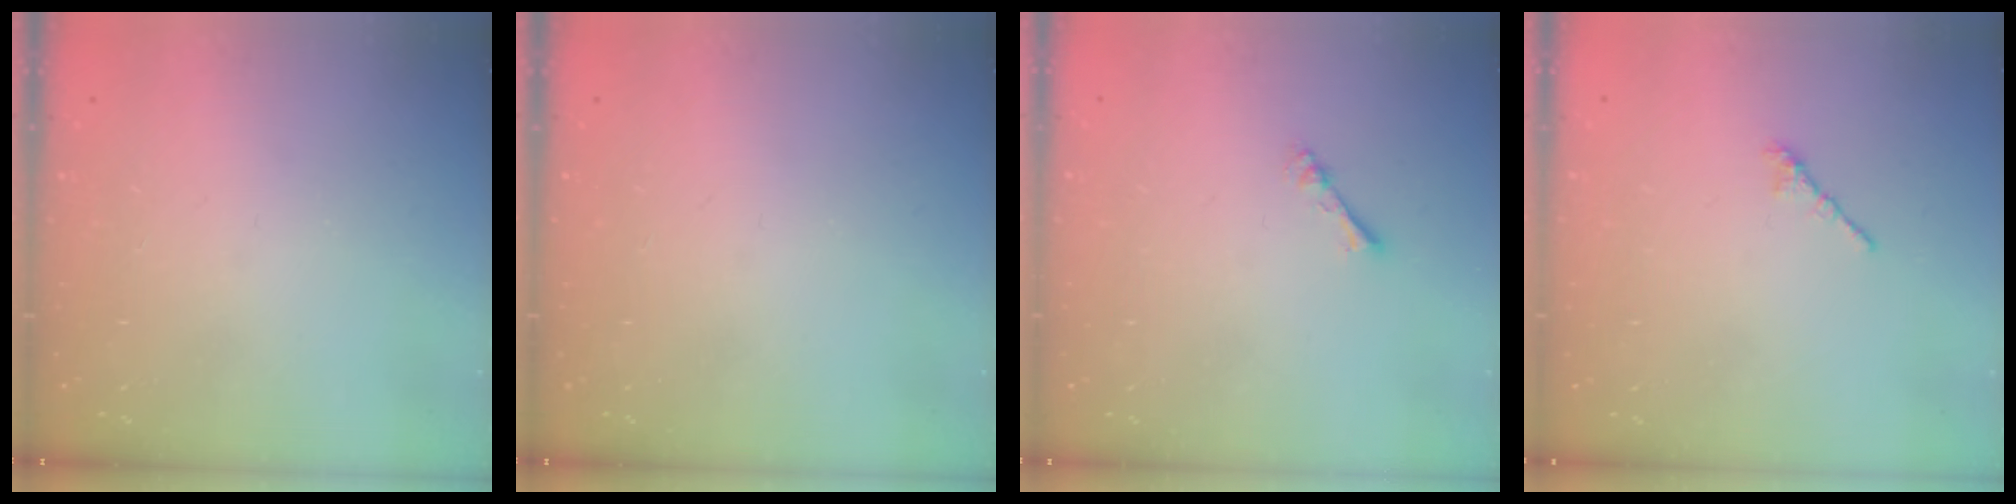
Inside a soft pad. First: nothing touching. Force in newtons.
{"total": 0.0}
{"total": 1.7, "press": 1.7, "slide": 0.2}
{"total": 2.4, "press": 2.3, "slide": 0.7}